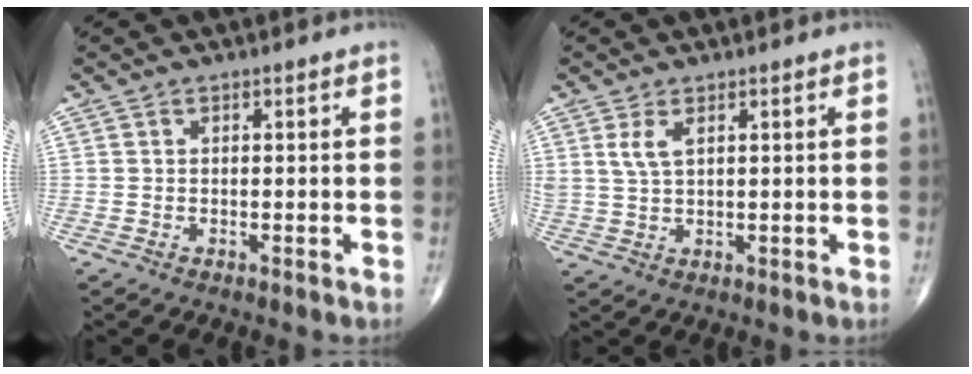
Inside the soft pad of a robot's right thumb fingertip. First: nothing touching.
{"total": 3.3, "force": [1.5, 1.4, 2.5], "torque": [-0.055, -0.004, 0.037]}